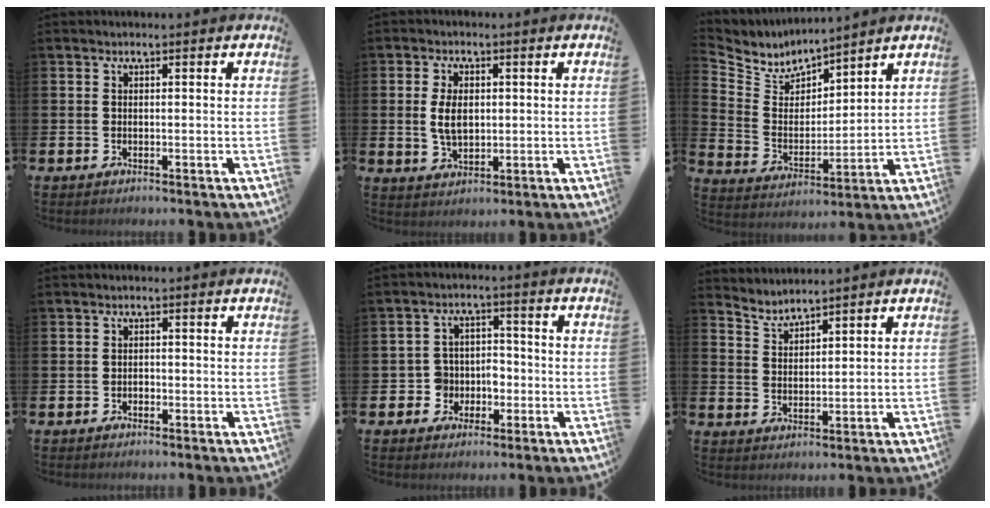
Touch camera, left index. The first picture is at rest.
{"total": 4.5, "force": [0.7, 2.7, 3.5], "torque": [-0.060, 0.005, 0.009]}
{"total": 5.2, "force": [5.0, 1.6, 0.2], "torque": [-0.044, -0.041, 0.084]}
{"total": 0.8, "force": [-0.4, 0.7, 0.3], "torque": [-0.002, 0.000, -0.010]}
{"total": 4.3, "force": [-1.7, 3.9, 0.6], "torque": [-0.028, 0.007, -0.038]}
{"total": 2.9, "force": [2.8, -0.2, -0.5], "torque": [-0.007, -0.019, 0.053]}